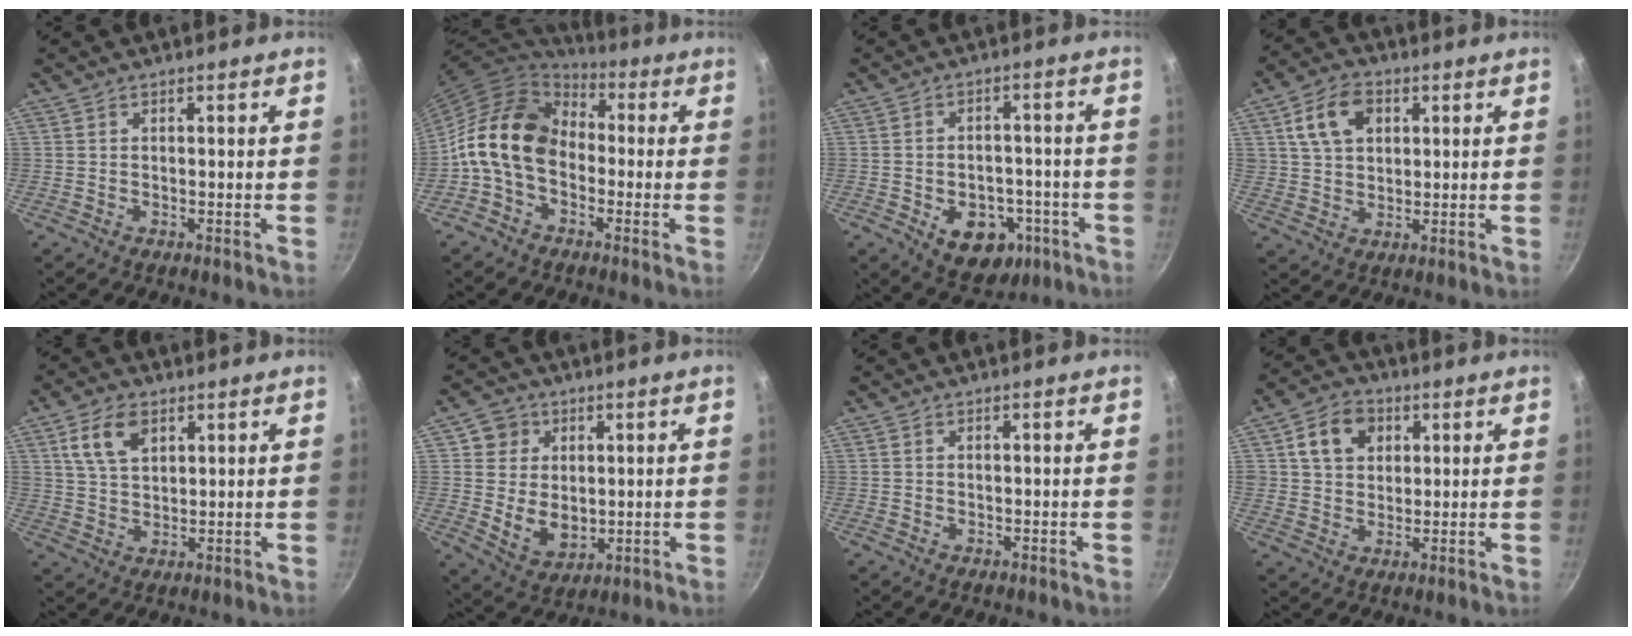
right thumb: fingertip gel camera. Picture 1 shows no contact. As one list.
[{"total": 14.7, "force": [-1.3, 10.8, 9.9], "torque": [-0.146, 0.039, -0.046]}, {"total": 11.9, "force": [-4.4, 8.3, 7.3], "torque": [-0.064, 0.018, -0.047]}, {"total": 9.5, "force": [3.3, 6.8, 5.8], "torque": [-0.090, 0.005, 0.054]}, {"total": 8.0, "force": [3.6, 4.8, 5.3], "torque": [-0.087, -0.006, 0.068]}, {"total": 9.9, "force": [1.6, 8.7, 4.3], "torque": [-0.038, -0.018, 0.038]}, {"total": 0.0}, {"total": 8.7, "force": [2.9, 6.9, 4.3], "torque": [-0.049, 0.005, 0.043]}]